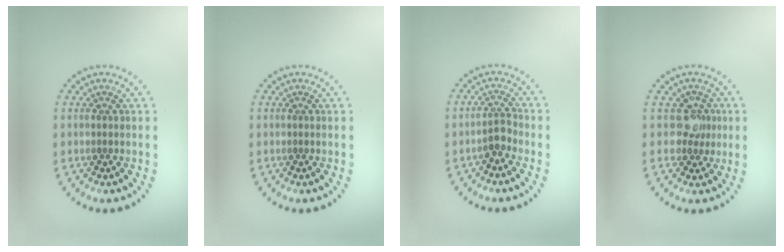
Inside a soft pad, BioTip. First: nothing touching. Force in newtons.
{"total": 0.0}
{"total": 1.7, "press": 1.3, "slide": 1.1}
{"total": 2.2, "press": 1.6, "slide": 1.4}